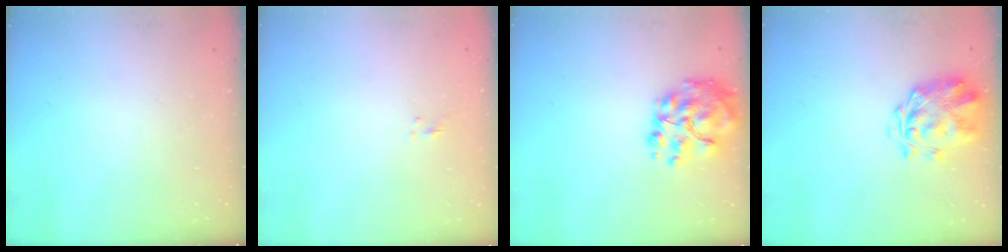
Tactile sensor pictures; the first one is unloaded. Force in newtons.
{"total": 1.3, "press": 1.1, "slide": 0.6}
{"total": 13.7, "press": 13.2, "slide": 3.6}
{"total": 3.2, "press": 2.8, "slide": 1.5}